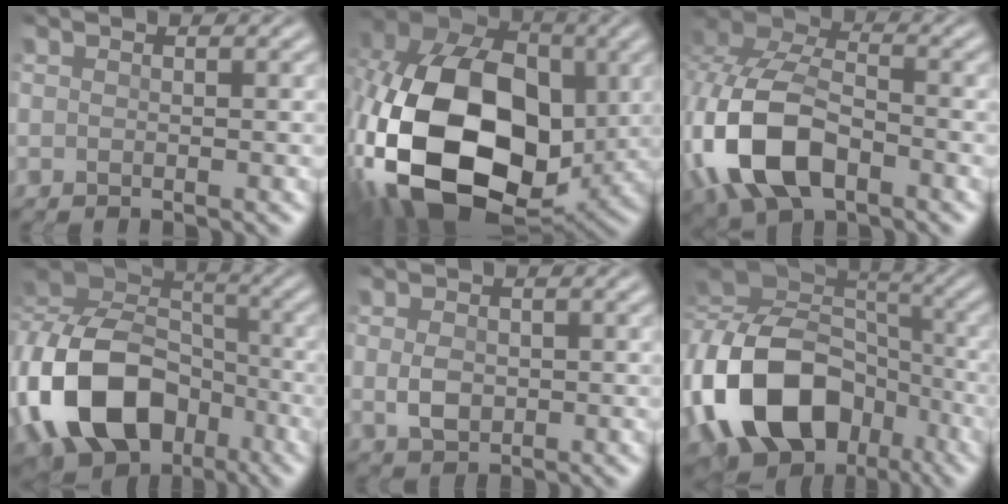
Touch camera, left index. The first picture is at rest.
{"total": 18.8, "force": [-3.1, 12.3, 13.9], "torque": [-0.323, -0.008, -0.060]}
{"total": 11.3, "force": [-3.5, 6.8, 8.3], "torque": [-0.207, -0.008, -0.075]}
{"total": 13.4, "force": [-4.6, 9.5, 8.2], "torque": [-0.187, -0.011, -0.082]}
{"total": 2.5, "force": [-0.1, 1.7, 1.8], "torque": [-0.046, 0.002, -0.002]}
{"total": 16.1, "force": [-5.3, 11.4, 9.9], "torque": [-0.213, -0.012, -0.089]}